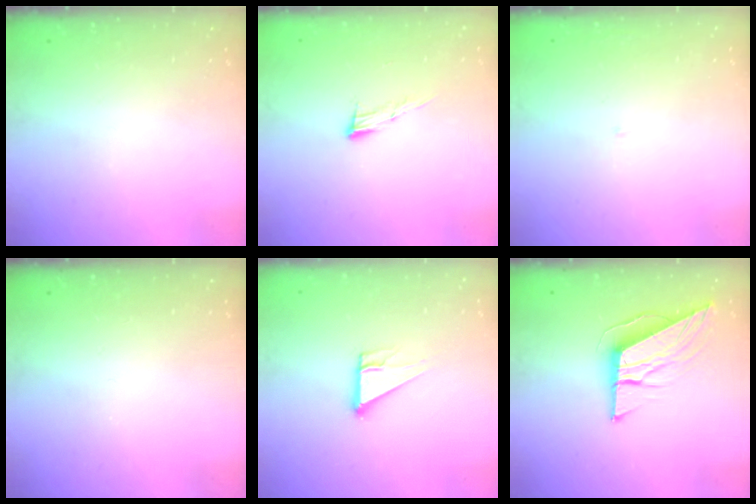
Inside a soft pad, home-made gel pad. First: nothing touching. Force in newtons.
{"total": 8.5, "press": 8.4, "slide": 1.5}
{"total": 2.0, "press": 2.0, "slide": 0.2}
{"total": 0.0}
{"total": 5.1, "press": 5.0, "slide": 0.4}
{"total": 9.6, "press": 9.6, "slide": 0.5}